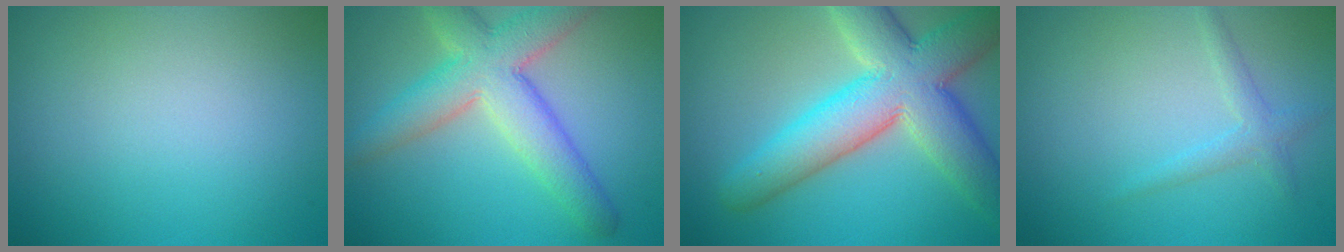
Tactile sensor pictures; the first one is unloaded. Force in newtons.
{"total": 7.0, "press": 7.0, "slide": 0.6}
{"total": 10.2, "press": 10.2, "slide": 0.5}
{"total": 1.5, "press": 1.5, "slide": 0.0}